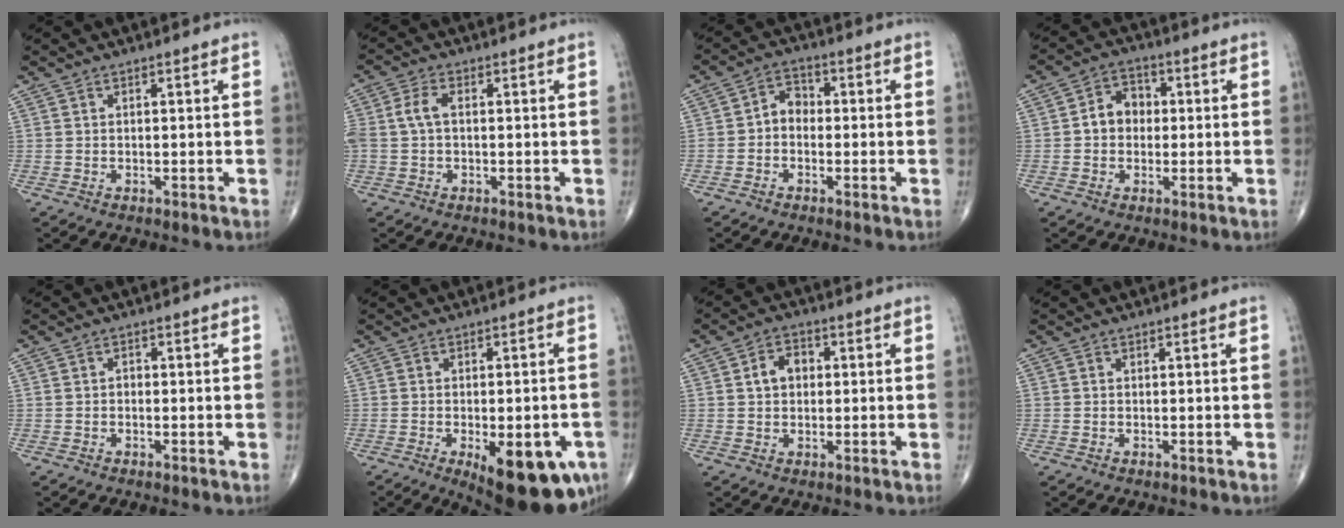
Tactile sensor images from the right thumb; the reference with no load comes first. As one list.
[{"total": 4.4, "force": [0.2, 2.6, 3.5], "torque": [-0.093, 0.016, 0.003]}, {"total": 4.2, "force": [-0.8, 3.2, 2.5], "torque": [-0.024, 0.019, -0.027]}, {"total": 6.1, "force": [0.1, 4.9, 3.5], "torque": [-0.035, 0.018, -0.009]}, {"total": 0.8, "force": [-0.3, 0.6, 0.4], "torque": [0.000, 0.002, -0.009]}, {"total": 15.7, "force": [-6.4, 6.2, 12.9], "torque": [-0.126, 0.002, -0.070]}, {"total": 4.8, "force": [0.7, 3.7, 3.1], "torque": [-0.040, 0.013, 0.006]}, {"total": 0.0}]